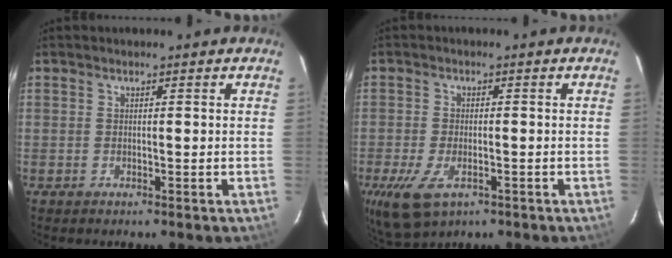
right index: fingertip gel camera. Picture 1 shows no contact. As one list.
[{"total": 8.6, "force": [-4.0, 4.5, 6.1], "torque": [-0.141, -0.027, -0.070]}]